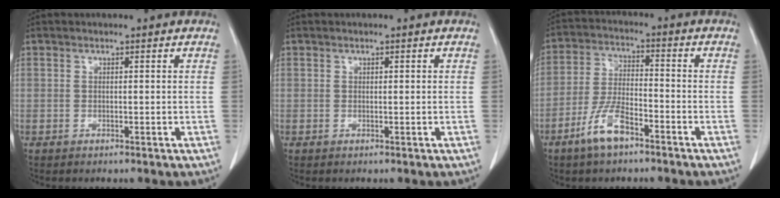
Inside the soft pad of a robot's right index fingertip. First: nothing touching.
{"total": 0.0}
{"total": 7.7, "force": [-4.9, 2.4, 5.4], "torque": [-0.117, 0.001, -0.093]}